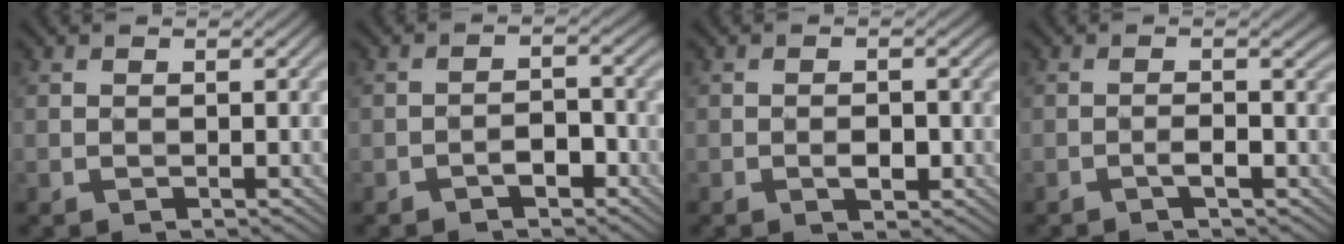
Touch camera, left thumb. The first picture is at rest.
{"total": 2.5, "force": [-1.8, 1.0, 1.3], "torque": [-0.020, 0.009, -0.031]}
{"total": 1.8, "force": [-0.8, 0.9, 1.4], "torque": [-0.022, 0.002, -0.011]}
{"total": 2.0, "force": [-0.9, -0.1, 1.8], "torque": [-0.035, 0.009, -0.018]}